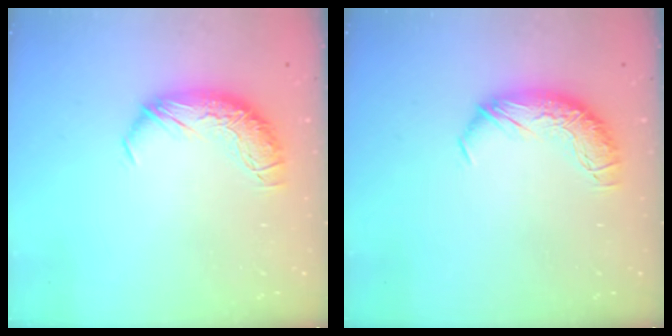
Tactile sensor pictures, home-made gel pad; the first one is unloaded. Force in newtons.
{"total": 0.0}